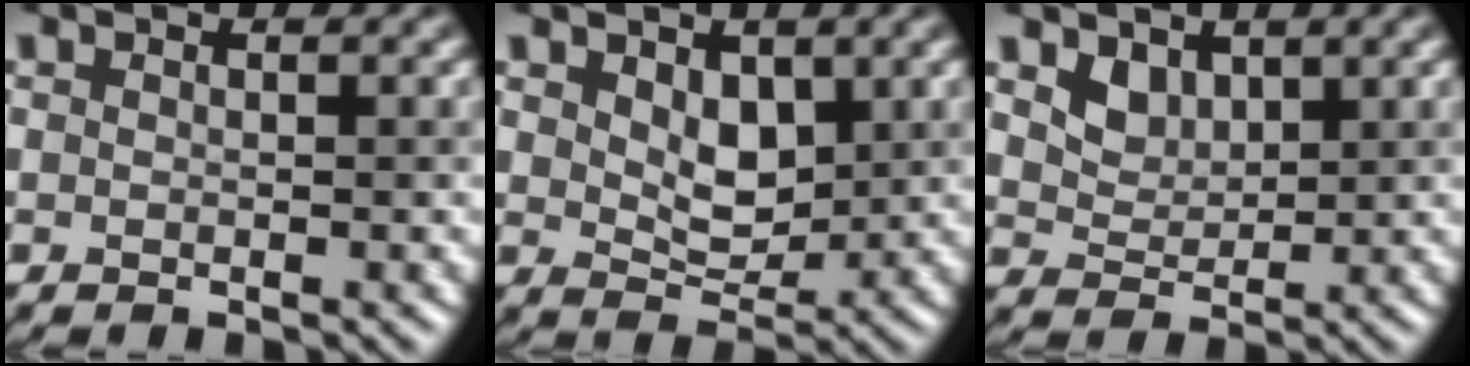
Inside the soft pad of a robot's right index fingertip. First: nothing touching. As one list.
[{"total": 3.3, "force": [1.1, 2.1, 2.2], "torque": [-0.043, -0.007, 0.022]}, {"total": 2.4, "force": [1.6, 1.5, 0.9], "torque": [-0.027, -0.013, 0.036]}]